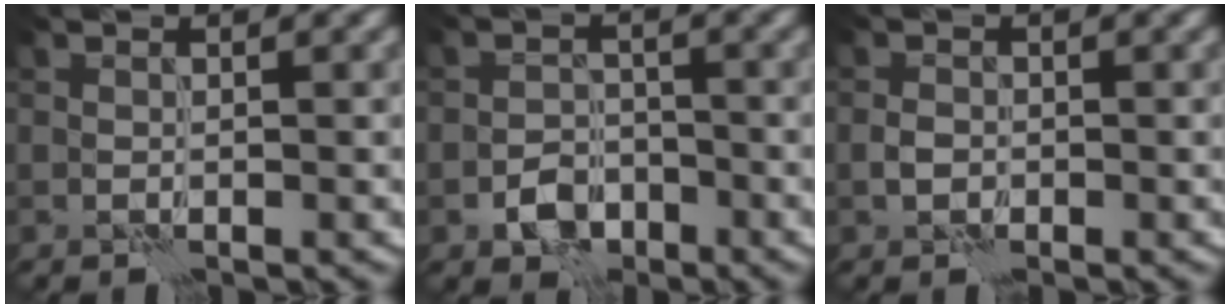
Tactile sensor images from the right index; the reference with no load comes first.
{"total": 3.0, "force": [-1.7, 2.1, 1.4], "torque": [-0.019, 0.004, -0.035]}
{"total": 1.1, "force": [-0.4, 0.8, 0.6], "torque": [-0.013, 0.001, -0.013]}